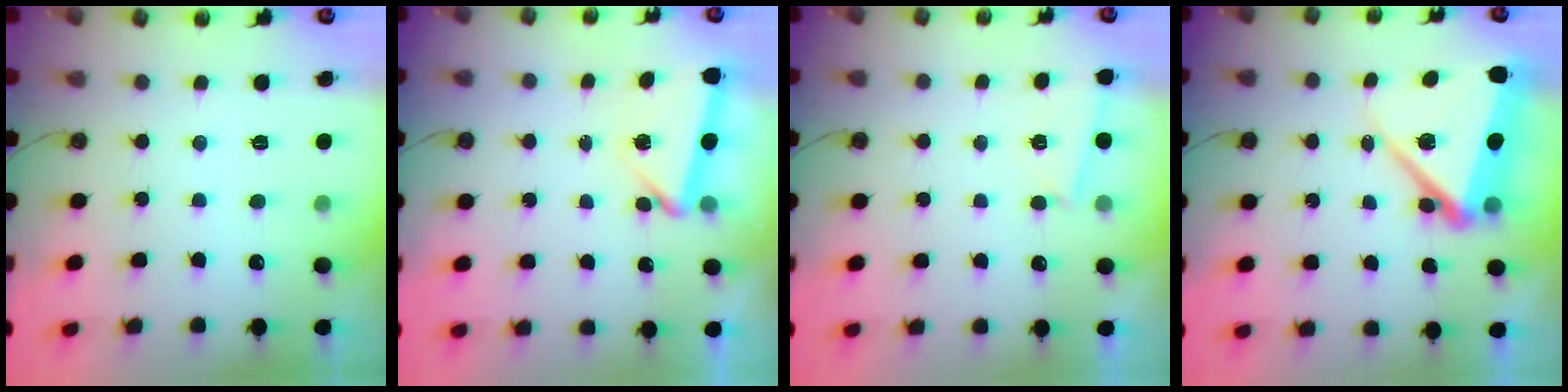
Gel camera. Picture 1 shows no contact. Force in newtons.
{"total": 4.3, "press": 4.1, "slide": 1.0}
{"total": 1.9, "press": 1.7, "slide": 0.7}
{"total": 12.5, "press": 12.4, "slide": 1.5}